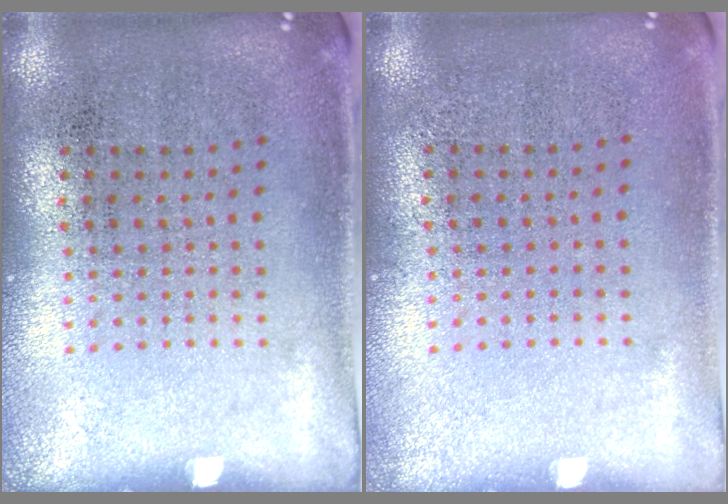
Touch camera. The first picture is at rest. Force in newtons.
{"total": 0.0}